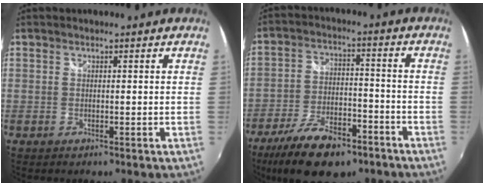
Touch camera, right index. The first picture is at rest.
{"total": 16.6, "force": [-11.2, 7.2, 9.9], "torque": [-0.209, -0.022, -0.182]}